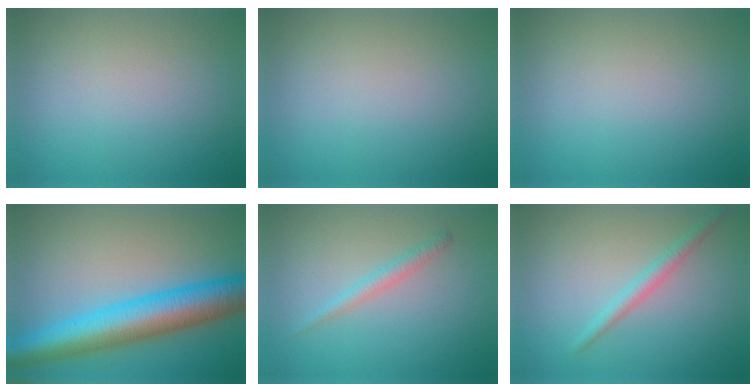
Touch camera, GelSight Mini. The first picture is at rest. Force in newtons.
{"total": 0.0}
{"total": 0.0}
{"total": 9.4, "press": 9.4, "slide": 0.0}
{"total": 1.4, "press": 1.4, "slide": 0.1}
{"total": 1.9, "press": 1.9, "slide": 0.1}